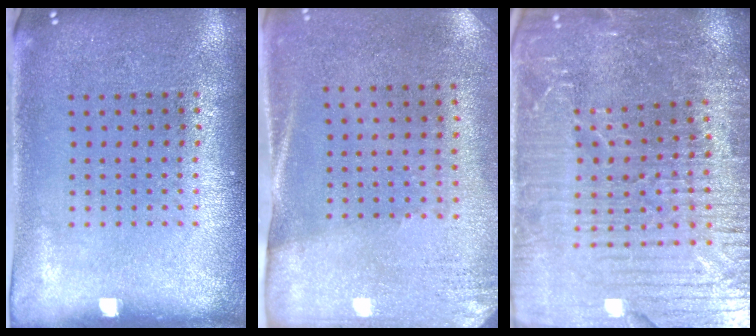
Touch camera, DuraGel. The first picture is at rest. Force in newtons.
{"total": 2.6, "press": 2.3, "slide": 1.3}
{"total": 5.3, "press": 4.9, "slide": 1.9}